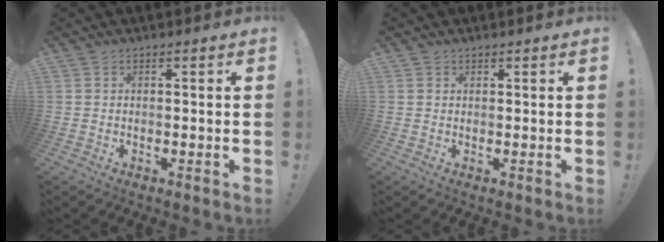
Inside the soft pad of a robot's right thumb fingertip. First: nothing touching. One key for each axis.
{"total": 0.7, "fx": 0.7, "fy": 0.3, "fz": 0.0, "tx": 0.004, "ty": -0.003, "tz": 0.012}